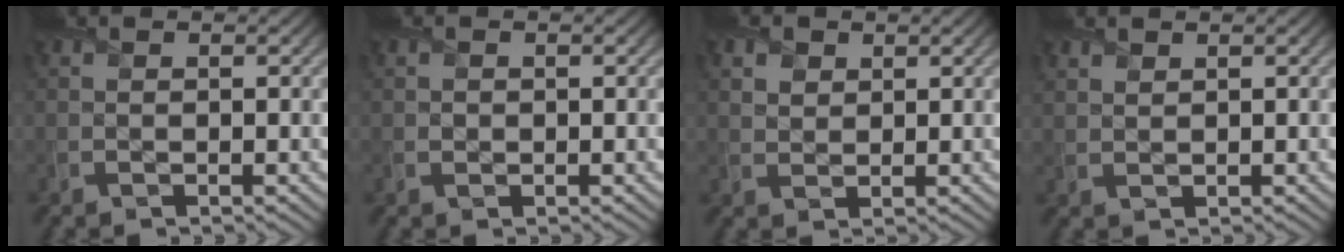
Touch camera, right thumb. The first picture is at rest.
{"total": 0.6, "force": [0.0, 0.6, 0.2], "torque": [-0.004, -0.003, -0.003]}
{"total": 2.5, "force": [1.5, 1.7, 1.0], "torque": [-0.029, -0.006, 0.032]}
{"total": 1.4, "force": [1.2, 0.6, 0.5], "torque": [-0.017, 0.001, 0.031]}